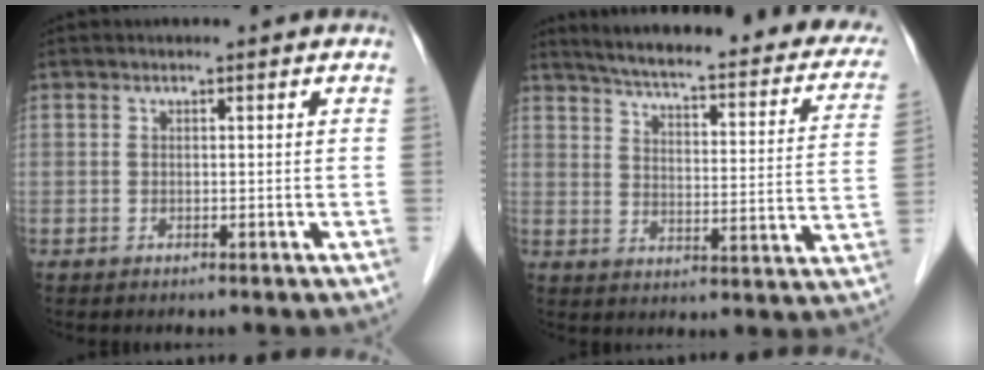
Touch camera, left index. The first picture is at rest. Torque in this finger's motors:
{"motor_torque": [0.00, -0.60, 0.43, 0.09]}